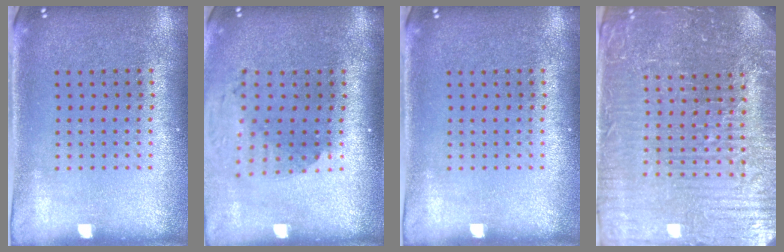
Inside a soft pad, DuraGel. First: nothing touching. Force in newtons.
{"total": 1.9, "press": 1.4, "slide": 1.3}
{"total": 0.0}
{"total": 5.2, "press": 5.0, "slide": 1.7}